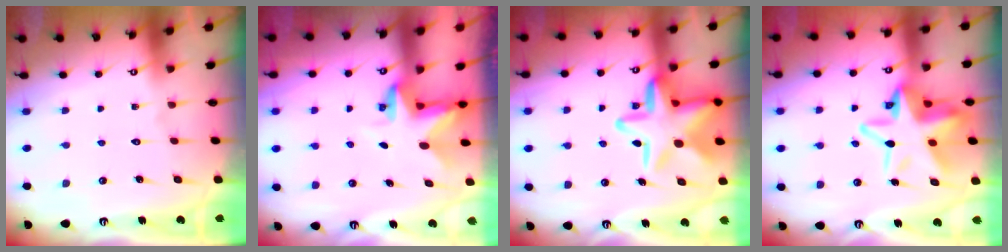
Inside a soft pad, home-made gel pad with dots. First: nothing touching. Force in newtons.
{"total": 3.1, "press": 3.1, "slide": 0.2}
{"total": 18.0, "press": 17.9, "slide": 2.0}
{"total": 14.4, "press": 14.0, "slide": 3.6}